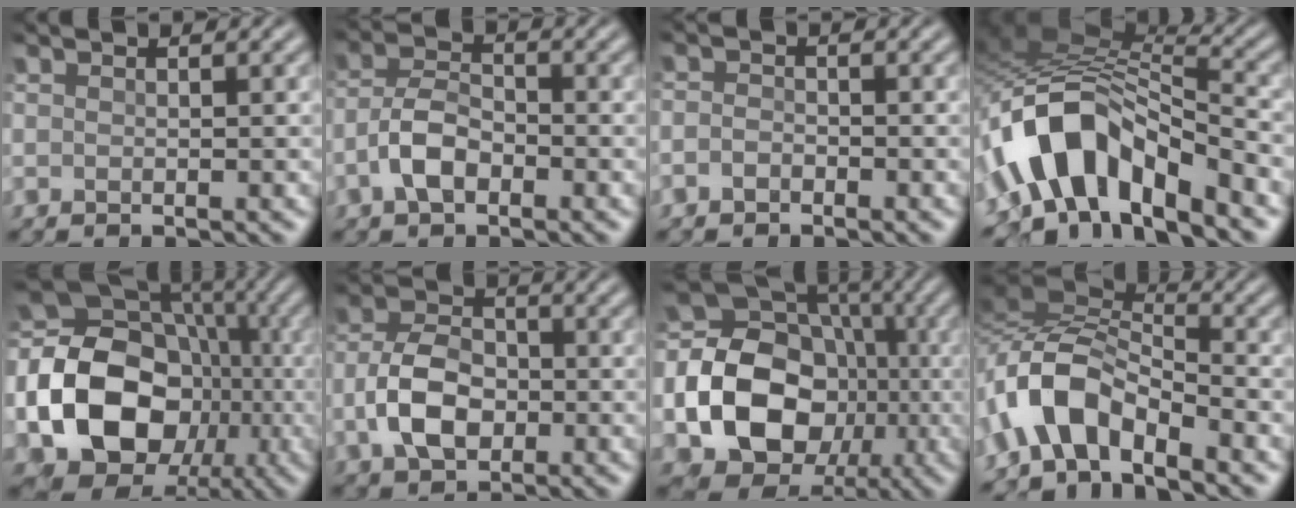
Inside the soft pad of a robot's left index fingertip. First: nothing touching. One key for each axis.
{"total": 3.8, "fx": -1.9, "fy": 1.9, "fz": 2.7, "tx": -0.055, "ty": 0.013, "tz": -0.042}
{"total": 1.1, "fx": -0.8, "fy": 0.6, "fz": 0.4, "tx": -0.008, "ty": 0.007, "tz": -0.021}
{"total": 9.5, "fx": -4.2, "fy": 4.3, "fz": 7.4, "tx": -0.130, "ty": 0.018, "tz": -0.080}
{"total": 21.0, "fx": -3.1, "fy": 17.3, "fz": 11.4, "tx": -0.215, "ty": -0.005, "tz": -0.068}
{"total": 5.6, "fx": -1.4, "fy": 3.6, "fz": 4.0, "tx": -0.086, "ty": 0.009, "tz": -0.029}
{"total": 19.2, "fx": -2.2, "fy": 16.0, "fz": 10.3, "tx": -0.210, "ty": -0.002, "tz": -0.049}
{"total": 6.7, "fx": -3.5, "fy": 3.0, "fz": 4.8, "tx": -0.097, "ty": 0.012, "tz": -0.076}